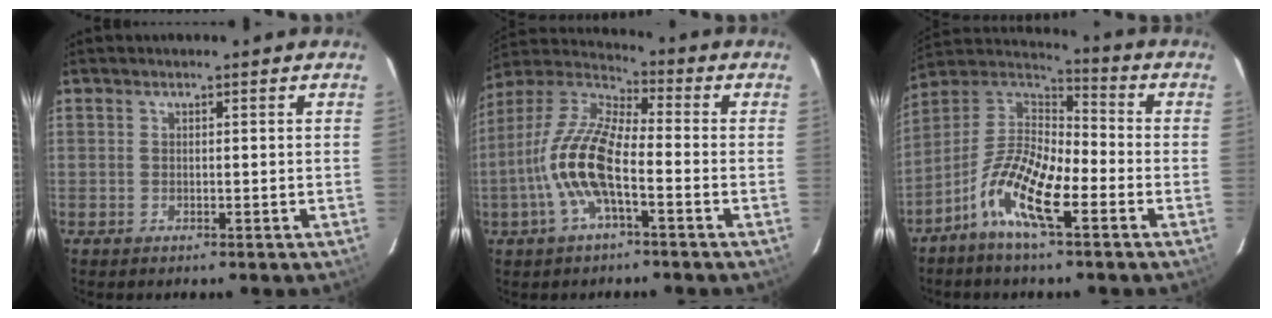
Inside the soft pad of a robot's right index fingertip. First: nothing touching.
{"total": 13.4, "force": [-4.2, 4.4, 11.9], "torque": [-0.252, 0.004, -0.088]}
{"total": 12.9, "force": [-6.4, 4.1, 10.4], "torque": [-0.210, -0.003, -0.130]}